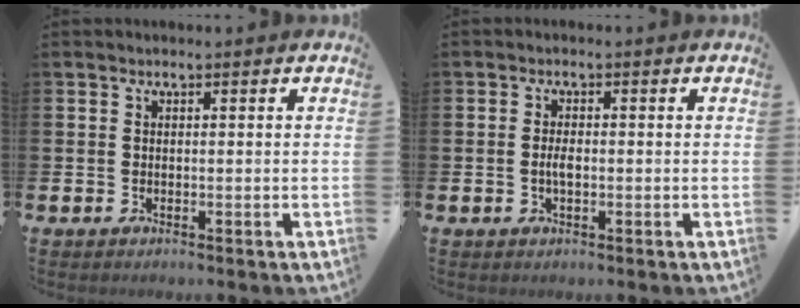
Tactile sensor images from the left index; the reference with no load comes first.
{"total": 1.9, "force": [-0.4, 0.7, 1.8], "torque": [-0.030, 0.000, -0.008]}